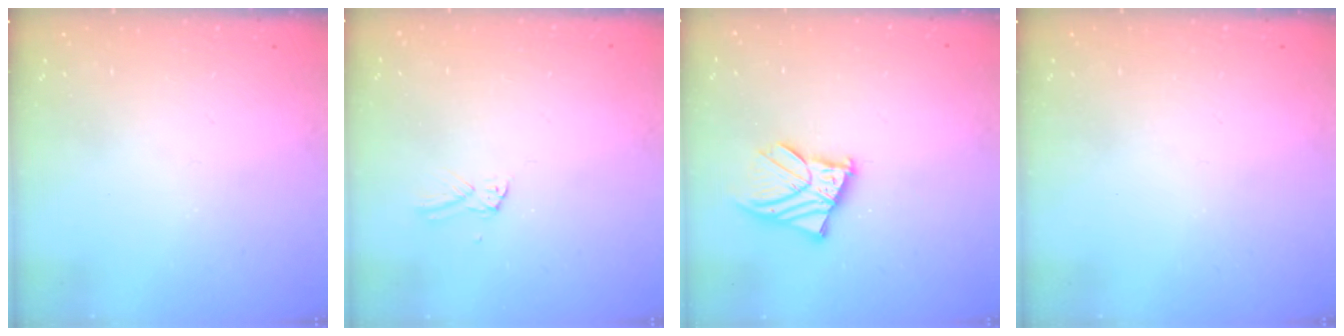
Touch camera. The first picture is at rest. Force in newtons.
{"total": 1.5, "press": 1.5, "slide": 0.1}
{"total": 9.0, "press": 8.9, "slide": 1.0}
{"total": 0.0}